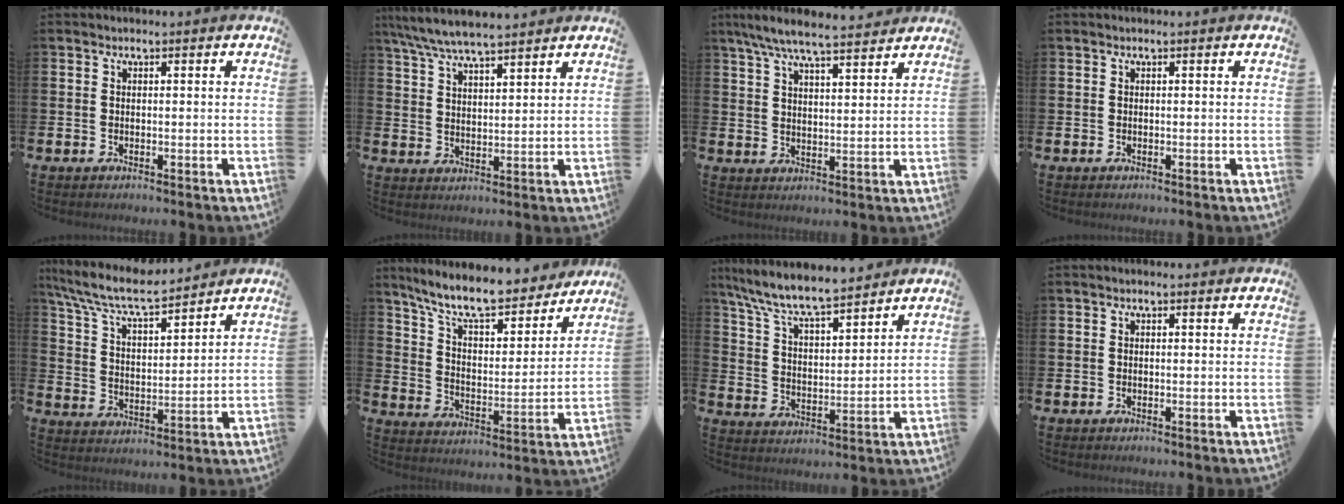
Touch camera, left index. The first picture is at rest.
{"total": 6.7, "force": [6.3, 0.7, 2.1], "torque": [-0.067, -0.022, 0.117]}
{"total": 7.4, "force": [6.9, 0.7, 2.7], "torque": [-0.072, -0.029, 0.123]}
{"total": 0.0}
{"total": 8.0, "force": [7.4, 1.1, 3.0], "torque": [-0.096, -0.042, 0.130]}
{"total": 10.1, "force": [9.1, 2.0, 4.0], "torque": [-0.112, -0.060, 0.157]}
{"total": 8.4, "force": [7.8, 0.9, 2.7], "torque": [-0.091, -0.051, 0.140]}
{"total": 0.0}